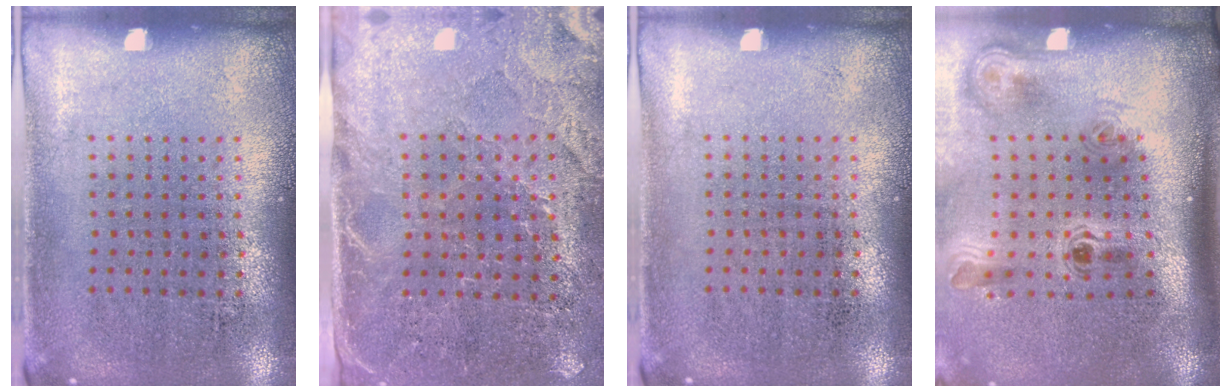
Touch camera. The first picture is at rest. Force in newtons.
{"total": 3.0, "press": 2.8, "slide": 1.1}
{"total": 0.0}
{"total": 2.3, "press": 1.5, "slide": 1.8}